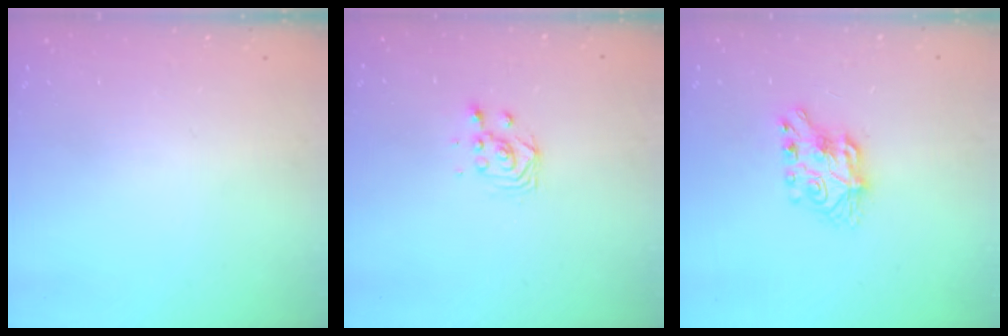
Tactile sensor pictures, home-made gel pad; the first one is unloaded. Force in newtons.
{"total": 2.8, "press": 2.8, "slide": 0.3}
{"total": 7.7, "press": 7.6, "slide": 0.7}